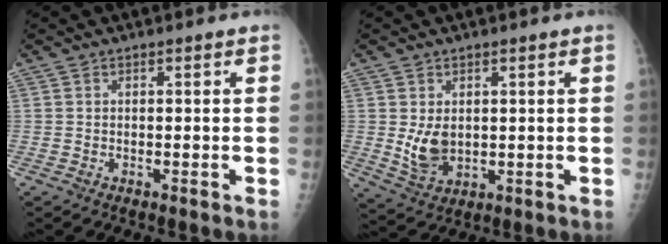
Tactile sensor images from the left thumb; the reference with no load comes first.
{"total": 5.9, "force": [0.8, 4.1, 4.2], "torque": [-0.062, -0.017, 0.029]}